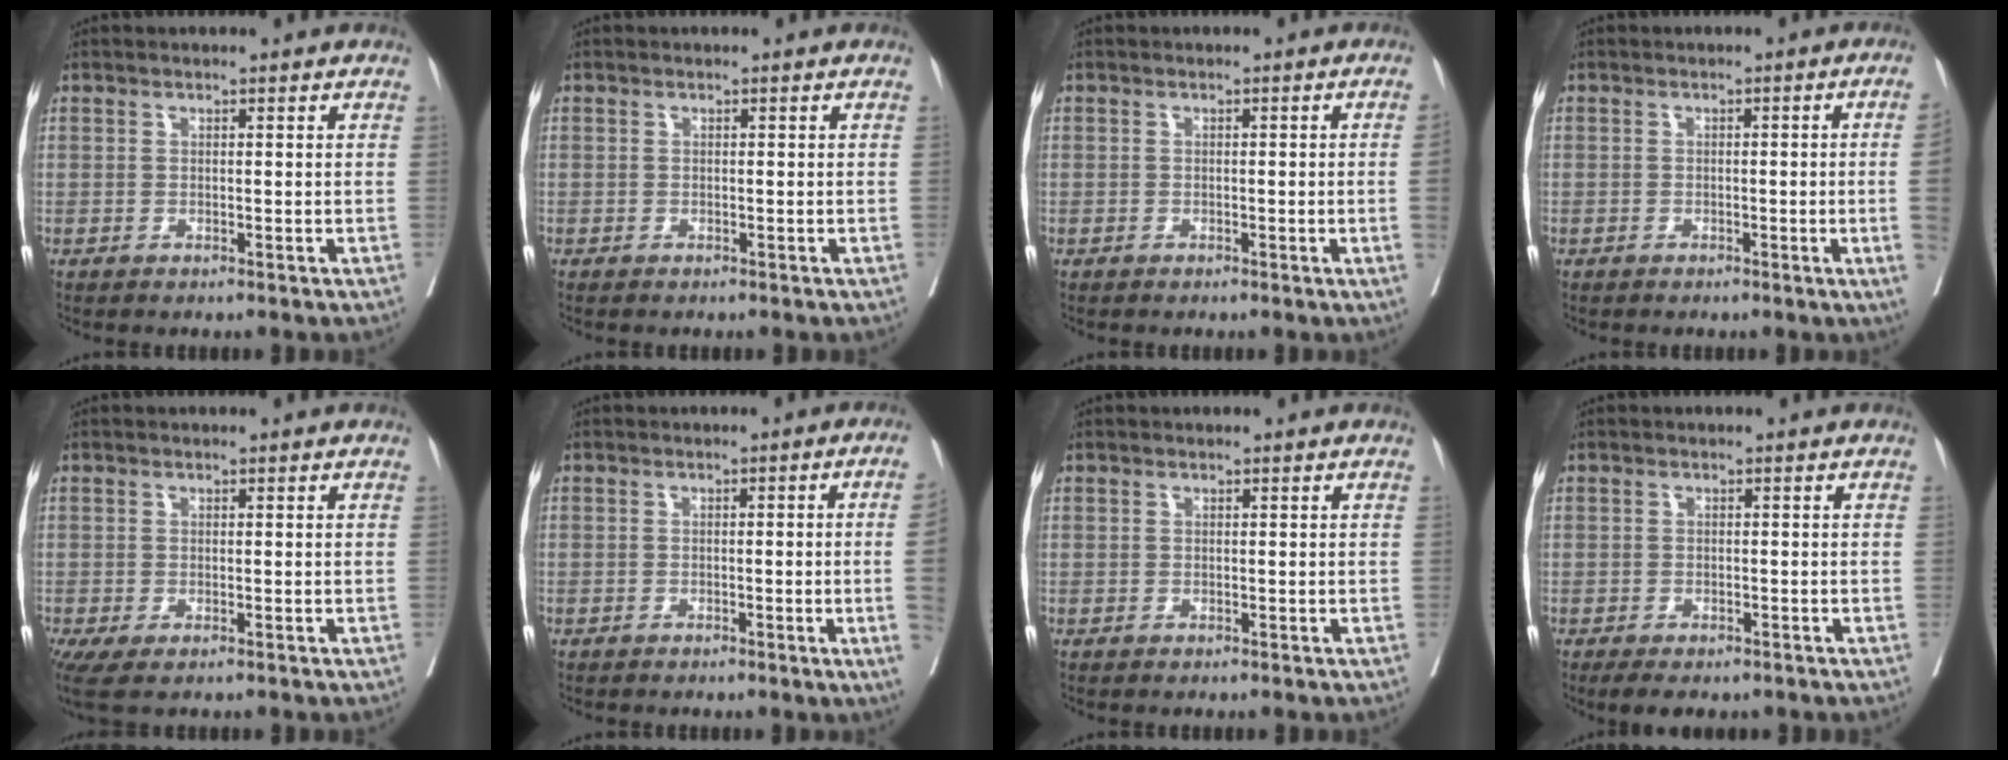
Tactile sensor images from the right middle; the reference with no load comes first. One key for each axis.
{"total": 0.6, "fx": -0.5, "fy": 0.1, "fz": 0.2, "tx": -0.003, "ty": -0.002, "tz": -0.010}
{"total": 1.8, "fx": -0.4, "fy": -0.4, "fz": 1.7, "tx": -0.025, "ty": 0.002, "tz": -0.005}
{"total": 4.3, "fx": -0.9, "fy": -1.3, "fz": 4.0, "tx": -0.046, "ty": -0.004, "tz": -0.012}
{"total": 5.3, "fx": -3.1, "fy": 2.1, "fz": 3.8, "tx": -0.074, "ty": -0.018, "tz": -0.050}
{"total": 5.5, "fx": -1.1, "fy": -1.5, "fz": 5.2, "tx": -0.059, "ty": -0.006, "tz": -0.015}
{"total": 0.0}
{"total": 4.6, "fx": -3.5, "fy": 2.2, "fz": 2.1, "tx": -0.022, "ty": -0.005, "tz": -0.048}